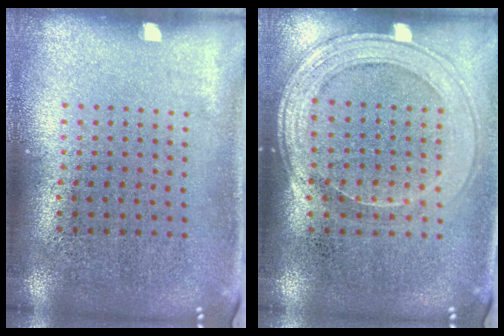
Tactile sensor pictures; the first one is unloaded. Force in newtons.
{"total": 1.6, "press": 1.4, "slide": 0.7}